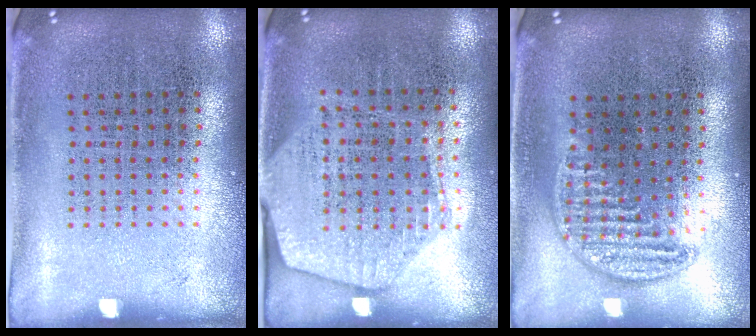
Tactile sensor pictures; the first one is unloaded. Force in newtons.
{"total": 1.8, "press": 1.6, "slide": 0.8}
{"total": 1.0, "press": 0.9, "slide": 0.1}